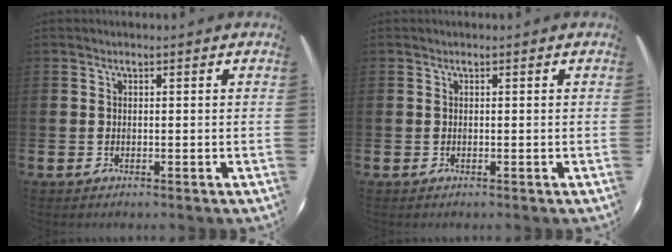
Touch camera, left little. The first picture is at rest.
{"total": 0.0}